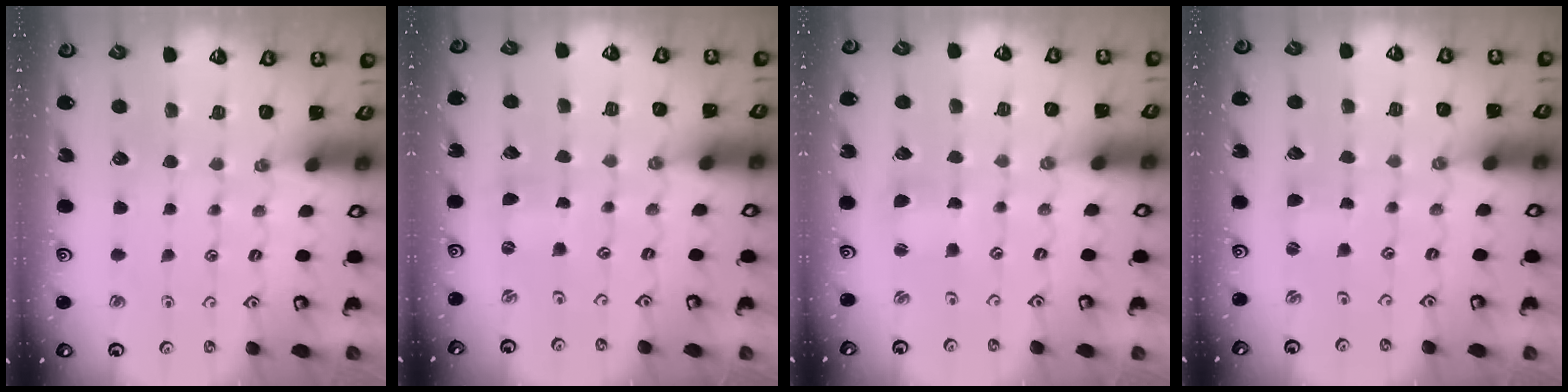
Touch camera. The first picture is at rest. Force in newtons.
{"total": 0.0}
{"total": 1.1, "press": 1.0, "slide": 0.2}
{"total": 1.4, "press": 1.3, "slide": 0.3}